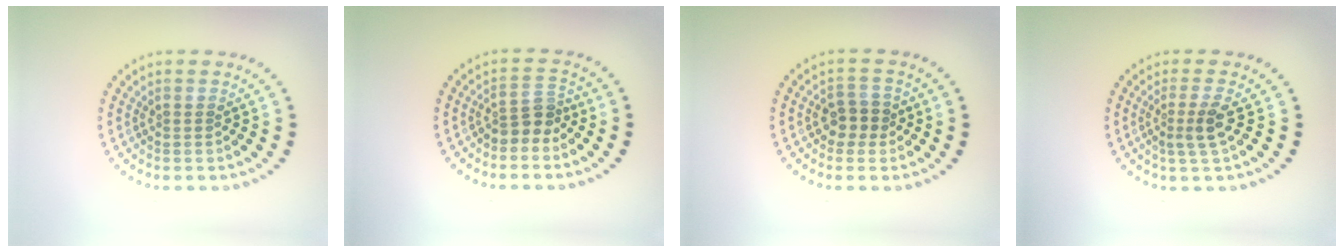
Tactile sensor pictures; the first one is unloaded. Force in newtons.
{"total": 2.3, "press": 1.8, "slide": 1.4}
{"total": 2.1, "press": 1.9, "slide": 0.7}
{"total": 2.4, "press": 1.8, "slide": 1.5}